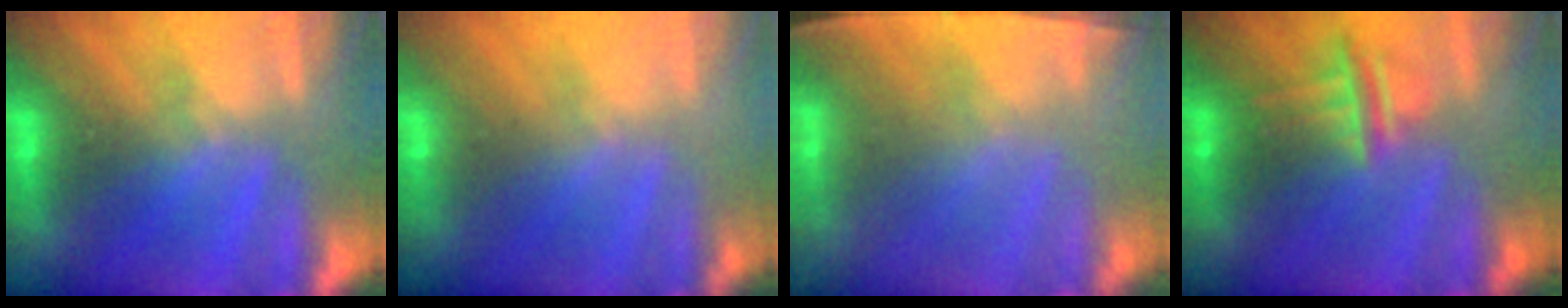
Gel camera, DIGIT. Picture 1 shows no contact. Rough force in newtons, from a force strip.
{"total": 9.6}
{"total": 1.6}
{"total": 2.8}